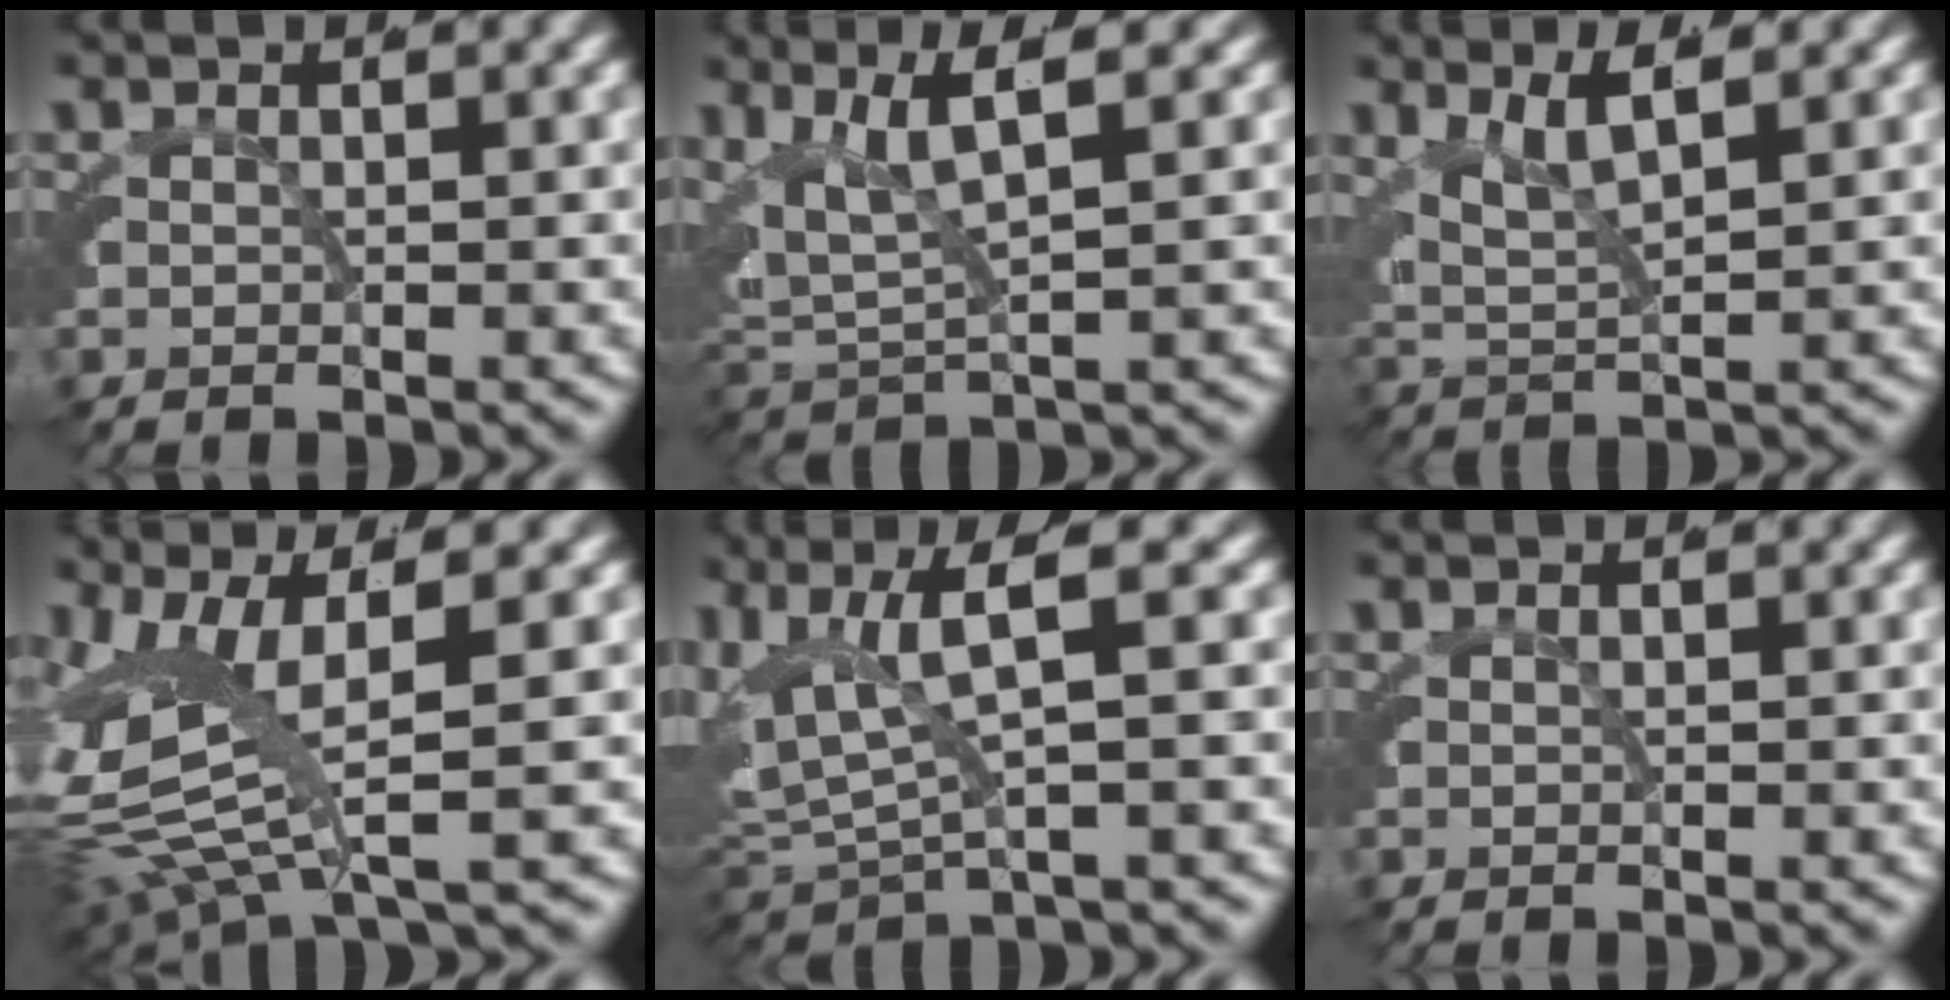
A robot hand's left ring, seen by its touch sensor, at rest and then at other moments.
{"total": 6.4, "force": [2.0, 4.1, 4.4], "torque": [-0.105, -0.011, 0.037]}
{"total": 5.1, "force": [1.8, 3.2, 3.6], "torque": [-0.086, -0.009, 0.029]}
{"total": 7.7, "force": [0.2, 3.9, 6.7], "torque": [-0.153, -0.016, 0.010]}
{"total": 6.5, "force": [1.4, 3.7, 5.2], "torque": [-0.103, 0.005, 0.023]}
{"total": 0.0}